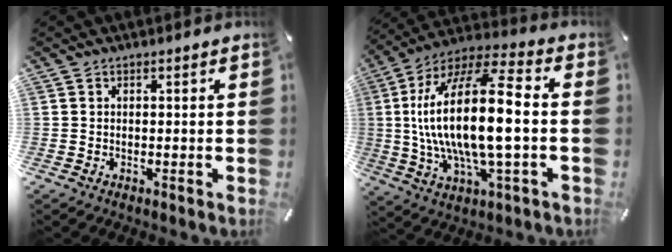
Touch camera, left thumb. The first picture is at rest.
{"total": 22.5, "force": [0.0, 8.4, 20.8], "torque": [-0.425, -0.004, -0.011]}